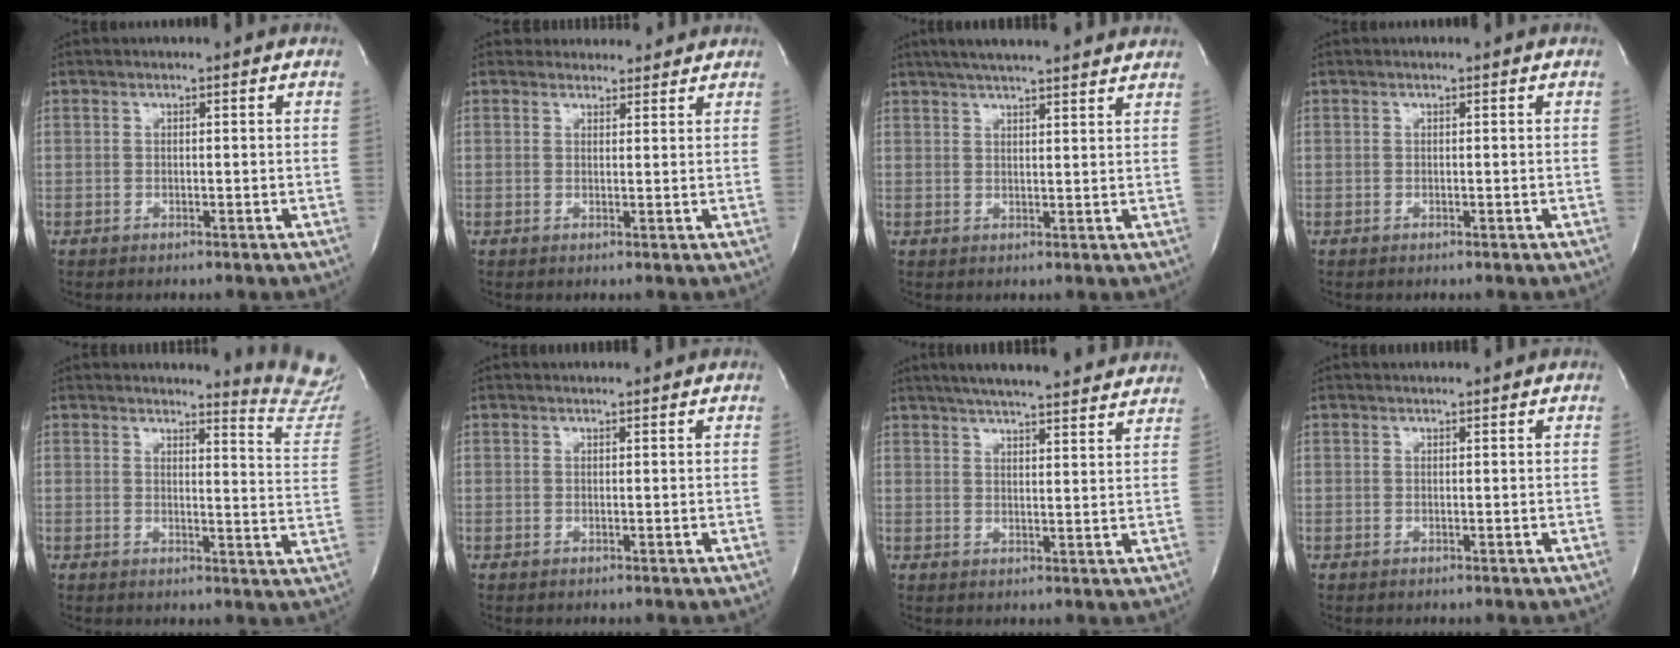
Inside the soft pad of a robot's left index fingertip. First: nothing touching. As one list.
[{"total": 4.0, "force": [3.7, 1.6, -0.3], "torque": [0.004, 0.009, 0.042]}, {"total": 13.4, "force": [11.7, 1.3, 6.5], "torque": [-0.107, 0.031, 0.154]}, {"total": 0.0}, {"total": 10.1, "force": [10.1, -0.4, 0.5], "torque": [0.001, -0.114, 0.089]}, {"total": 2.0, "force": [2.0, 0.3, 0.2], "torque": [-0.011, 0.014, 0.026]}, {"total": 19.0, "force": [17.0, 2.2, 8.2], "torque": [-0.127, 0.019, 0.219]}, {"total": 1.6, "force": [1.6, 0.1, 0.2], "torque": [-0.010, 0.013, 0.023]}]